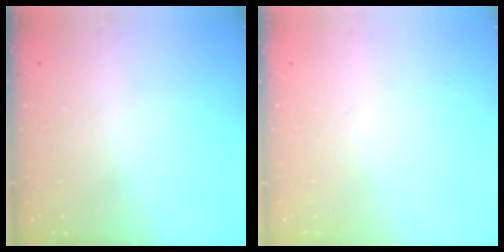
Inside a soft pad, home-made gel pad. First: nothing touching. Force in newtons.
{"total": 0.0}